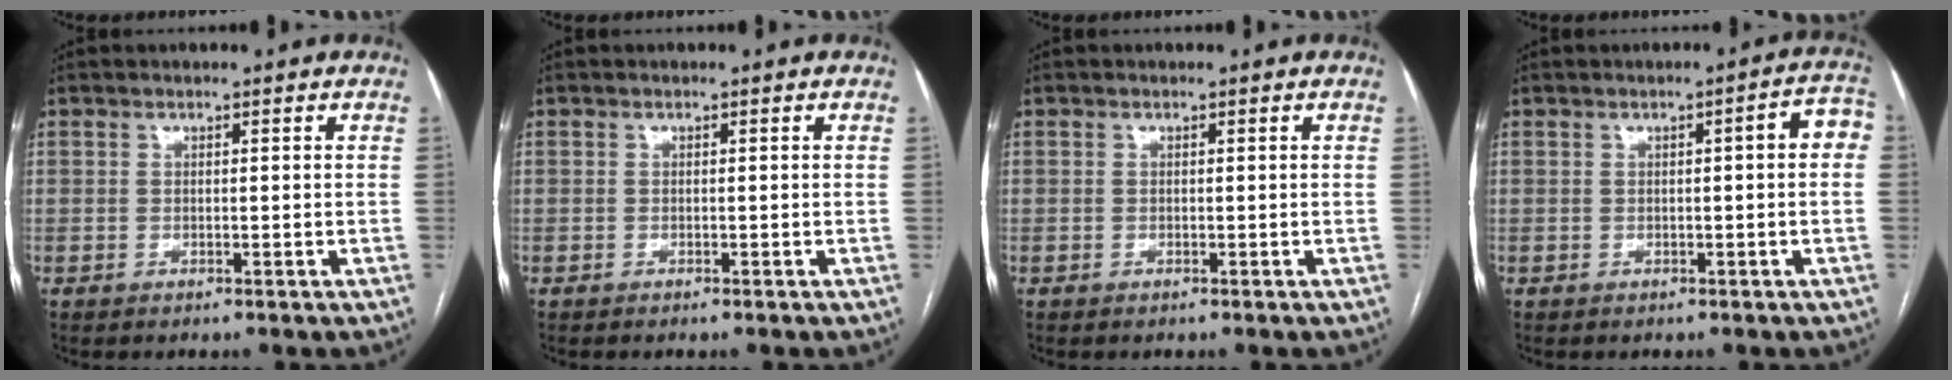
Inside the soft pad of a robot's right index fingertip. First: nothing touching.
{"total": 0.0}
{"total": 0.0}
{"total": 4.3, "force": [0.3, 0.8, 4.2], "torque": [-0.044, 0.014, -0.002]}